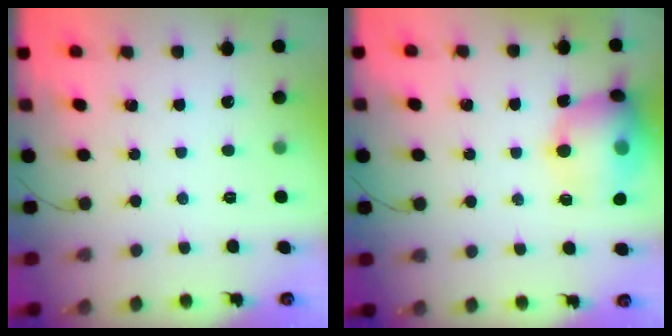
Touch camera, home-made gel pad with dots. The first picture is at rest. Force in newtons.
{"total": 15.6, "press": 15.2, "slide": 3.4}